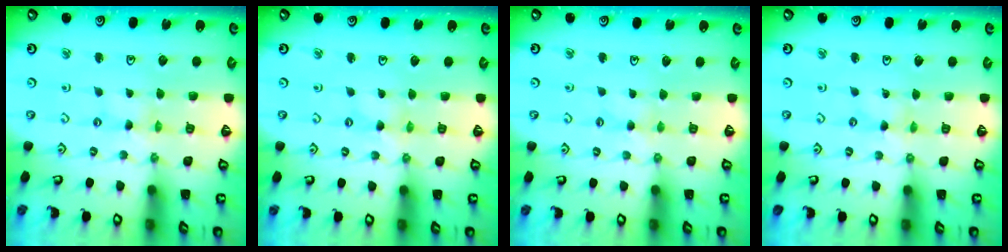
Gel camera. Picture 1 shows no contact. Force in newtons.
{"total": 1.2, "press": 1.1, "slide": 0.2}
{"total": 2.7, "press": 2.6, "slide": 0.4}
{"total": 0.0}